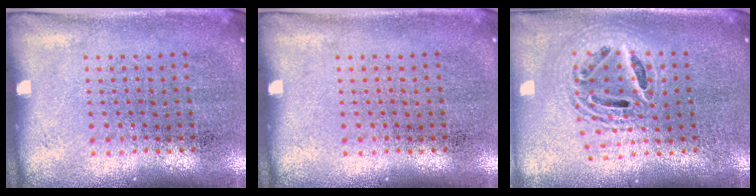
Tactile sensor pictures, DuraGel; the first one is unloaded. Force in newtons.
{"total": 0.0}
{"total": 2.0, "press": 1.6, "slide": 1.2}